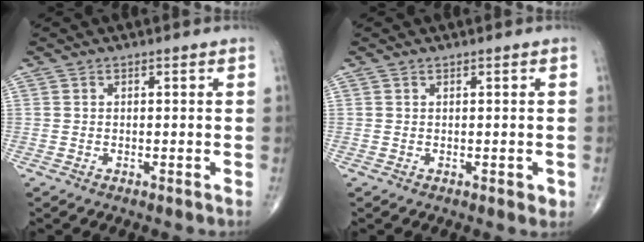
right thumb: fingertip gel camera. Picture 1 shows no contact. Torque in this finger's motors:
{"motor_torque": [-0.18, -0.01, -0.12, -0.04, 0.01]}